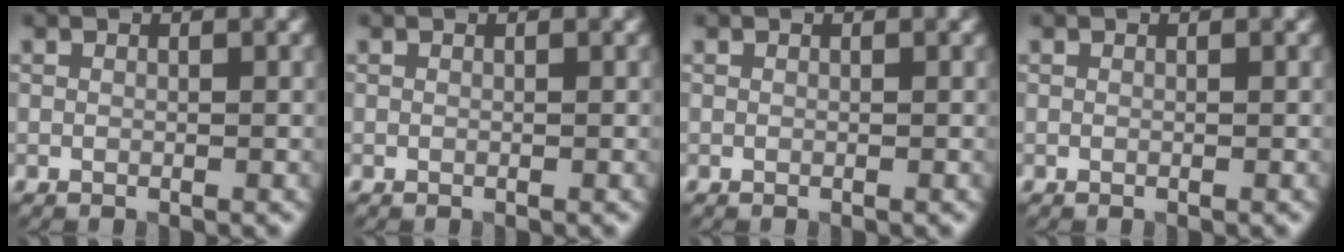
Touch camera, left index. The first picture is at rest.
{"total": 0.0}
{"total": 0.0}
{"total": 0.0}